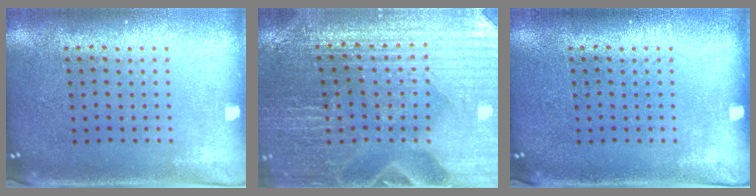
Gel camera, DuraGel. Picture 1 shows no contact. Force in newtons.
{"total": 2.5, "press": 2.4, "slide": 0.4}
{"total": 0.0}